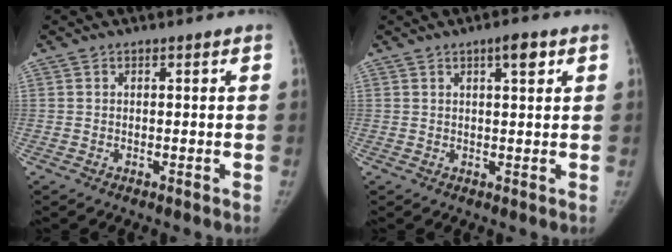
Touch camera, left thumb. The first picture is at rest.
{"total": 3.4, "force": [1.8, 1.0, 2.7], "torque": [-0.033, -0.005, 0.026]}